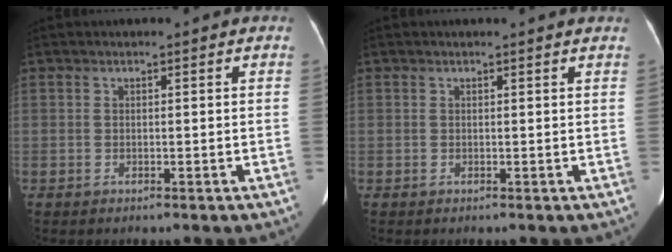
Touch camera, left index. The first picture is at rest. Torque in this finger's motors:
{"motor_torque": [0.31, -0.90, 0.06, 0.03]}